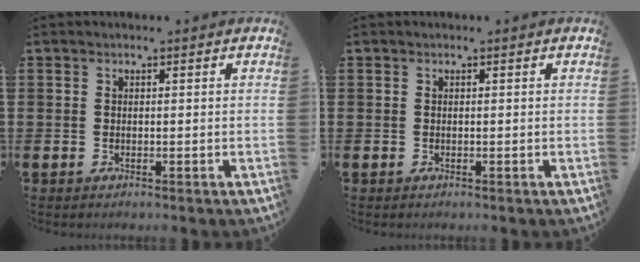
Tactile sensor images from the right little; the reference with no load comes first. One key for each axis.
{"total": 0.0}